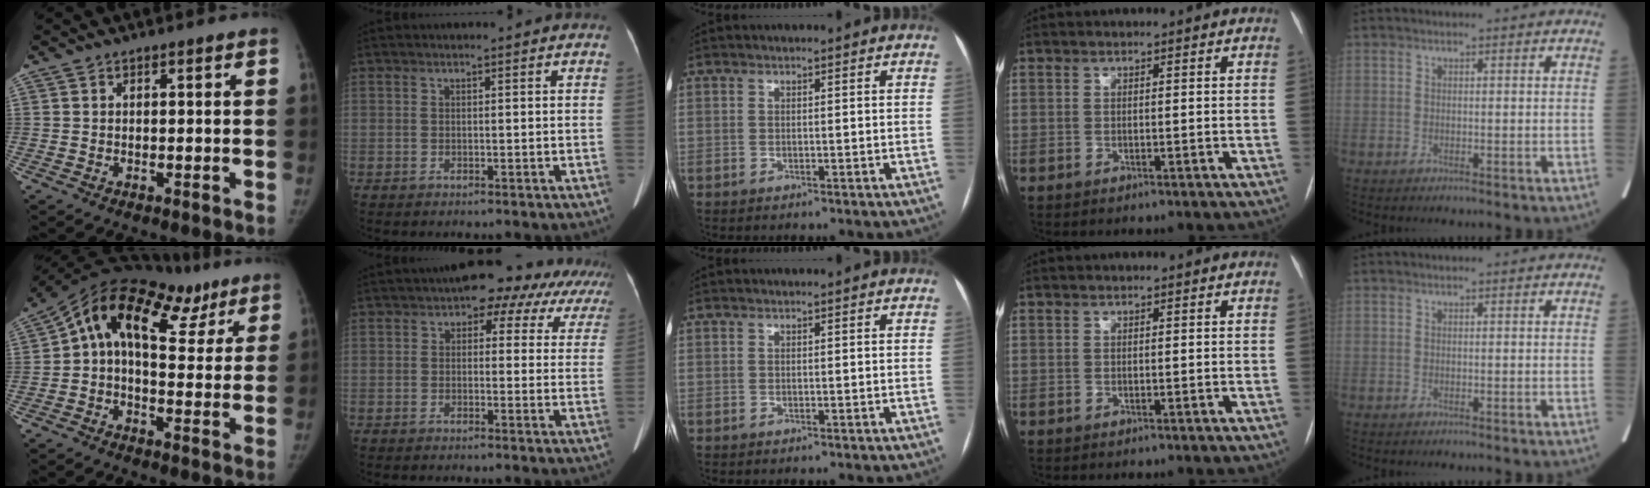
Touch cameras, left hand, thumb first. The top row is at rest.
{"thumb": {"total": 20.1, "force": [9.1, 11.5, 13.8], "torque": [-0.193, 0.048, 0.140]}, "index": {"total": 9.8, "force": [7.3, 4.7, 4.6], "torque": [-0.029, 0.021, 0.069]}}